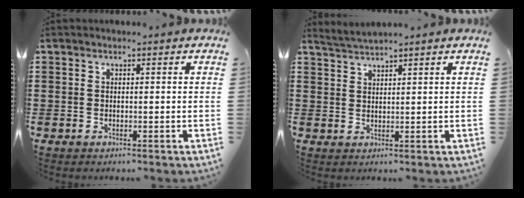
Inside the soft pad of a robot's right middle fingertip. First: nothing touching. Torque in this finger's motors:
{"motor_torque": [-0.47, -0.33, -0.02, -0.01]}